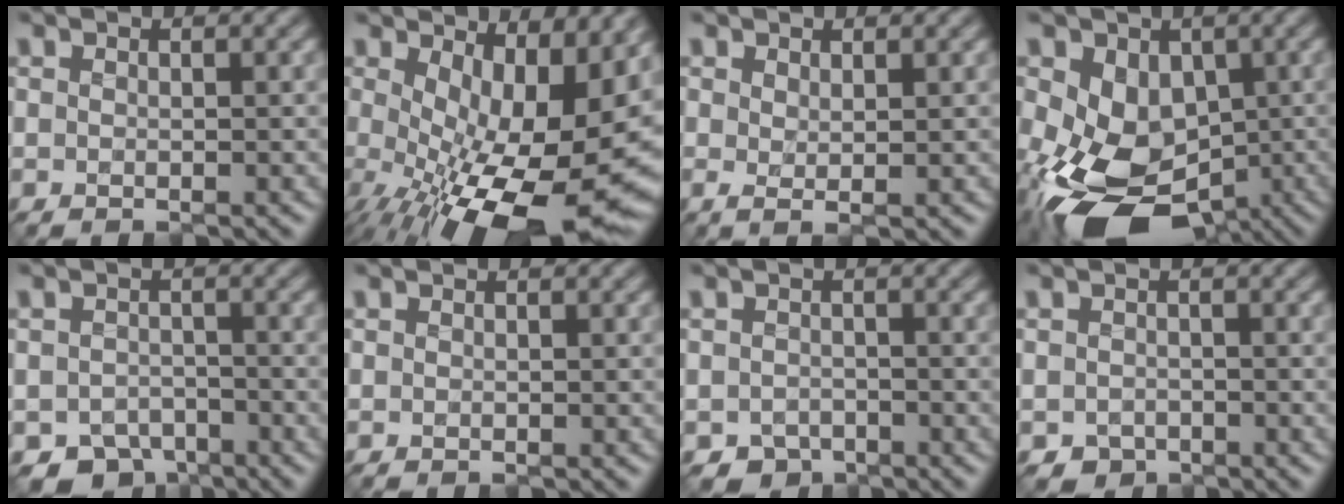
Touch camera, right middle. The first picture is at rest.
{"total": 15.9, "force": [-1.7, 7.4, 13.9], "torque": [-0.189, -0.039, -0.002]}
{"total": 0.7, "force": [0.3, 0.0, 0.6], "torque": [-0.014, -0.008, 0.009]}
{"total": 10.1, "force": [-4.0, 6.7, 6.5], "torque": [-0.131, -0.035, -0.059]}
{"total": 2.8, "force": [-2.3, 1.6, 0.0], "torque": [0.000, -0.009, -0.038]}
{"total": 0.0}
{"total": 1.3, "force": [-1.1, 0.7, -0.5], "torque": [0.001, -0.007, -0.015]}
{"total": 1.0, "force": [-0.7, 0.5, -0.5], "torque": [0.002, -0.009, -0.006]}